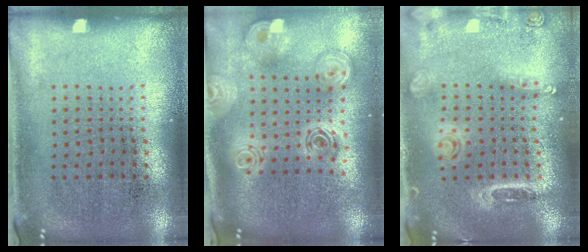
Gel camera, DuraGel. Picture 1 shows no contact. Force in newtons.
{"total": 2.6, "press": 1.9, "slide": 1.8}
{"total": 1.6, "press": 1.5, "slide": 0.5}